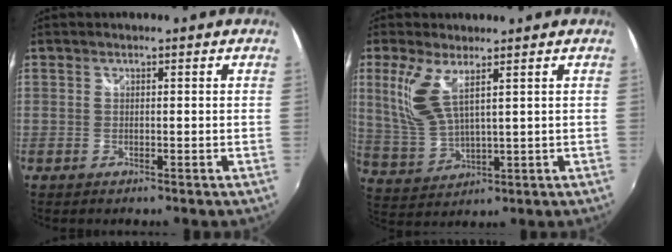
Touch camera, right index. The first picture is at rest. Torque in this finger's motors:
{"motor_torque": [0.28, 0.12, 0.39, 0.12]}